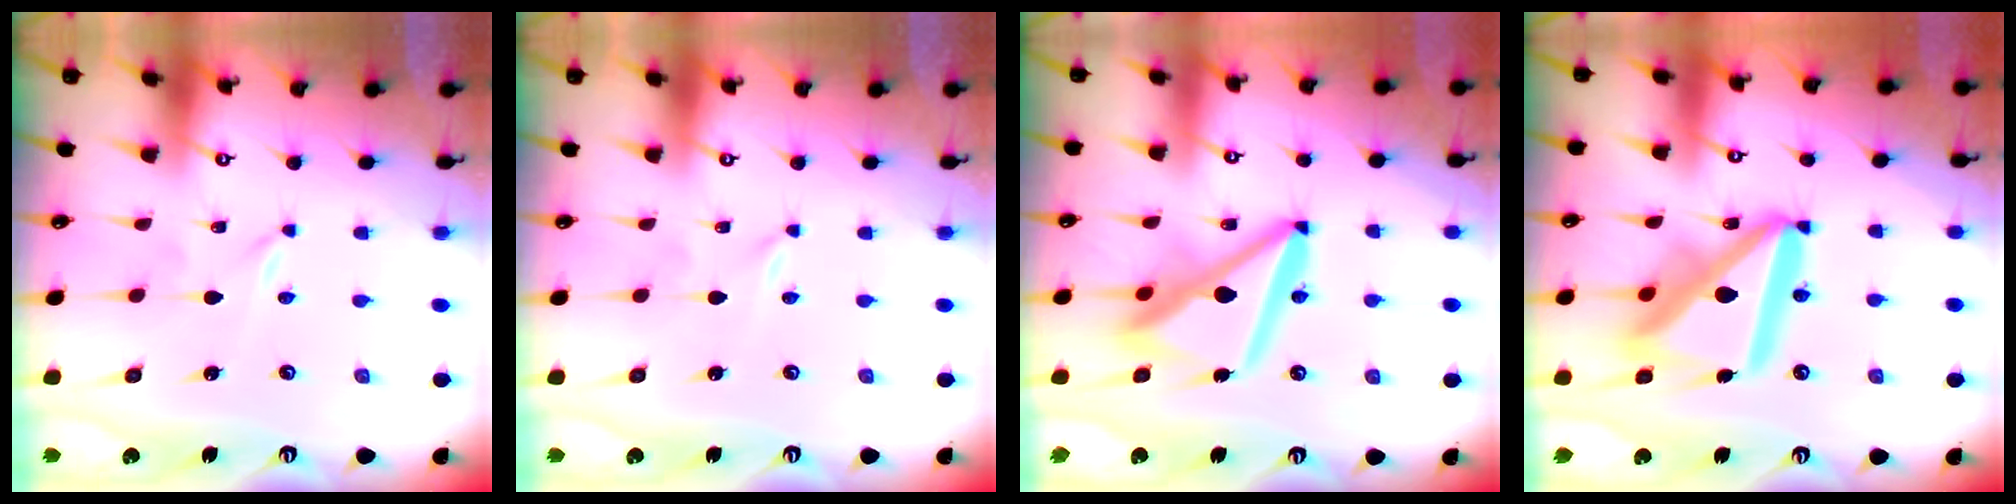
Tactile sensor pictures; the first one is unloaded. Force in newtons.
{"total": 0.0}
{"total": 15.3, "press": 15.2, "slide": 2.0}
{"total": 19.3, "press": 19.2, "slide": 2.3}